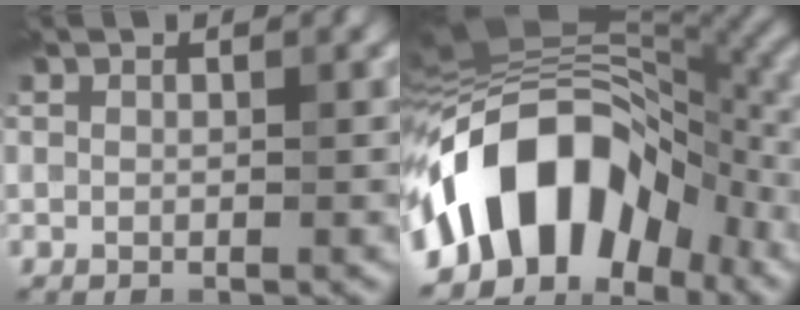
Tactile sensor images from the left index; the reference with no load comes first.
{"total": 13.7, "force": [-5.5, 7.8, 9.8], "torque": [-0.149, 0.028, -0.111]}